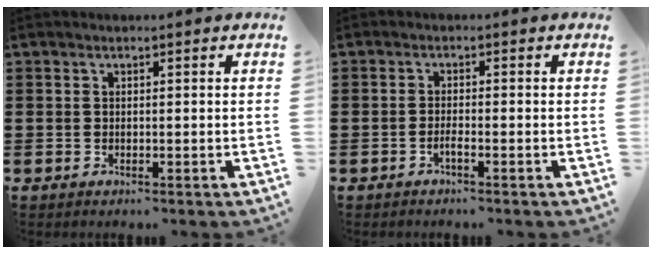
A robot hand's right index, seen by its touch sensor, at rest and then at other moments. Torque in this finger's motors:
{"motor_torque": [-0.78, 1.36, -0.19, -0.07]}